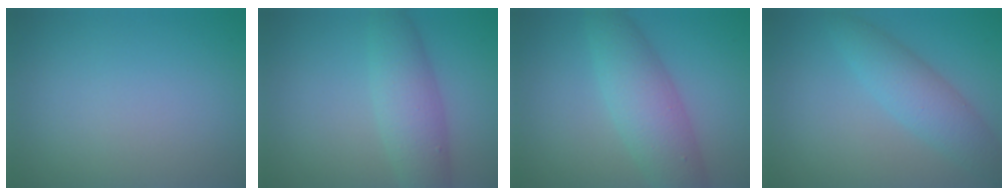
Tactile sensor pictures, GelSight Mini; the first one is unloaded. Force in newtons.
{"total": 3.4, "press": 3.4, "slide": 0.3}
{"total": 5.4, "press": 5.4, "slide": 0.1}
{"total": 3.9, "press": 3.9, "slide": 0.1}